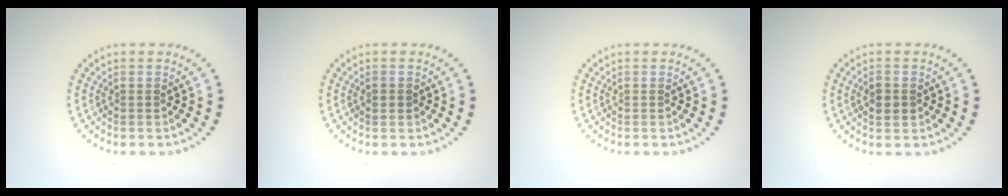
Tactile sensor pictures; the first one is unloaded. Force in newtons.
{"total": 1.1, "press": 1.1, "slide": 0.1}
{"total": 0.0}
{"total": 1.6, "press": 1.6, "slide": 0.1}